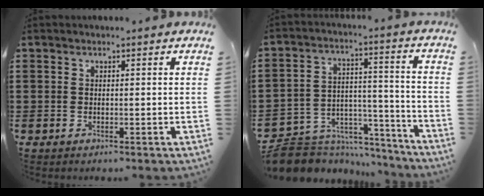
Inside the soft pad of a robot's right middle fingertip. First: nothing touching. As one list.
[{"total": 6.8, "force": [-6.1, 2.9, 0.4], "torque": [-0.016, 0.007, -0.120]}]